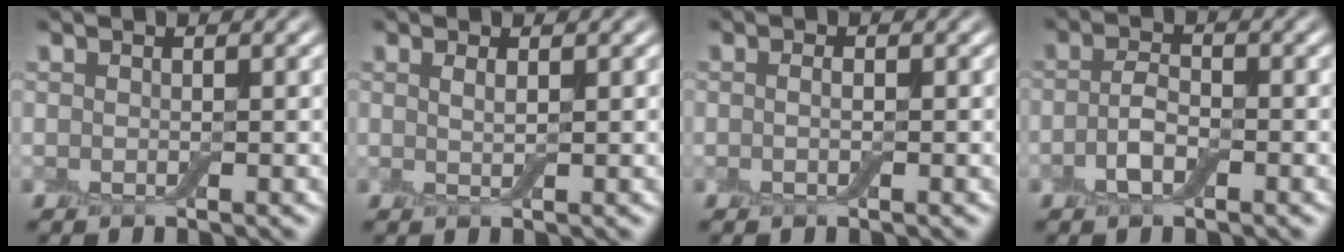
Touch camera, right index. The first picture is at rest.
{"total": 0.9, "force": [0.4, 0.2, 0.8], "torque": [-0.014, -0.002, 0.006]}
{"total": 0.8, "force": [-0.1, 0.3, 0.7], "torque": [-0.015, -0.004, -0.003]}
{"total": 2.4, "force": [-1.0, 1.2, 1.9], "torque": [-0.041, 0.002, -0.024]}